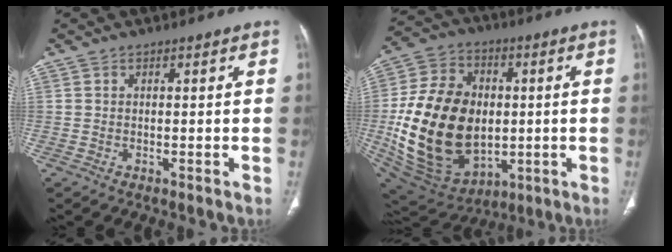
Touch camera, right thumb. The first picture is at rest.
{"total": 26.7, "force": [-1.2, 18.8, 18.9], "torque": [-0.345, 0.001, 0.007]}